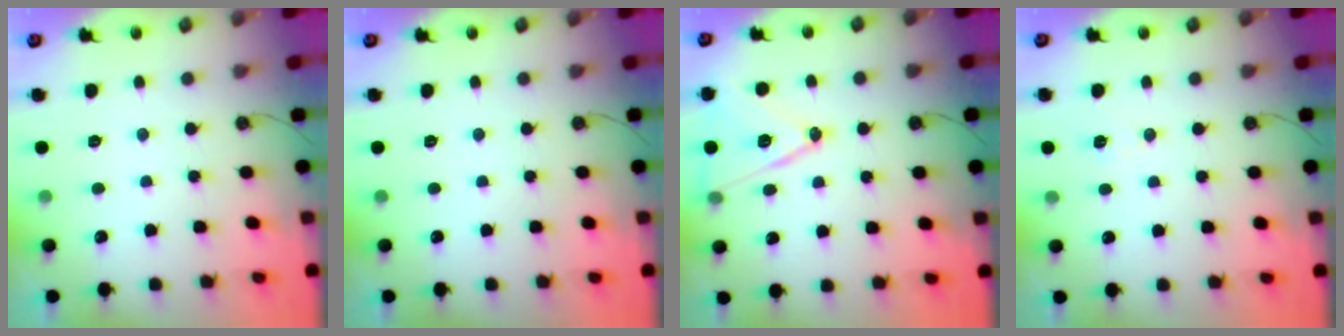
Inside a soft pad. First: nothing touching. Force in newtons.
{"total": 0.0}
{"total": 13.2, "press": 12.7, "slide": 3.5}
{"total": 6.3, "press": 4.2, "slide": 4.6}